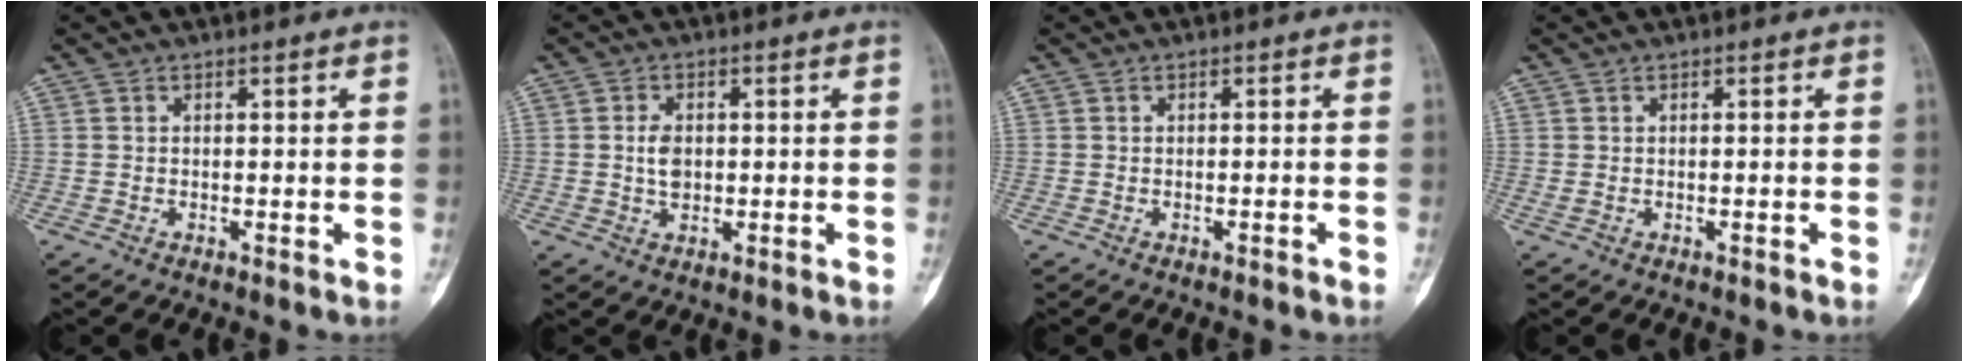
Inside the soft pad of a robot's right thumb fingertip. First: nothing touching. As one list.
[{"total": 3.7, "force": [0.1, 2.5, 2.7], "torque": [-0.043, 0.002, 0.001]}, {"total": 0.7, "force": [-0.5, 0.0, 0.5], "torque": [-0.017, 0.006, -0.002]}, {"total": 0.7, "force": [-0.1, 0.3, 0.6], "torque": [-0.021, 0.007, 0.005]}]